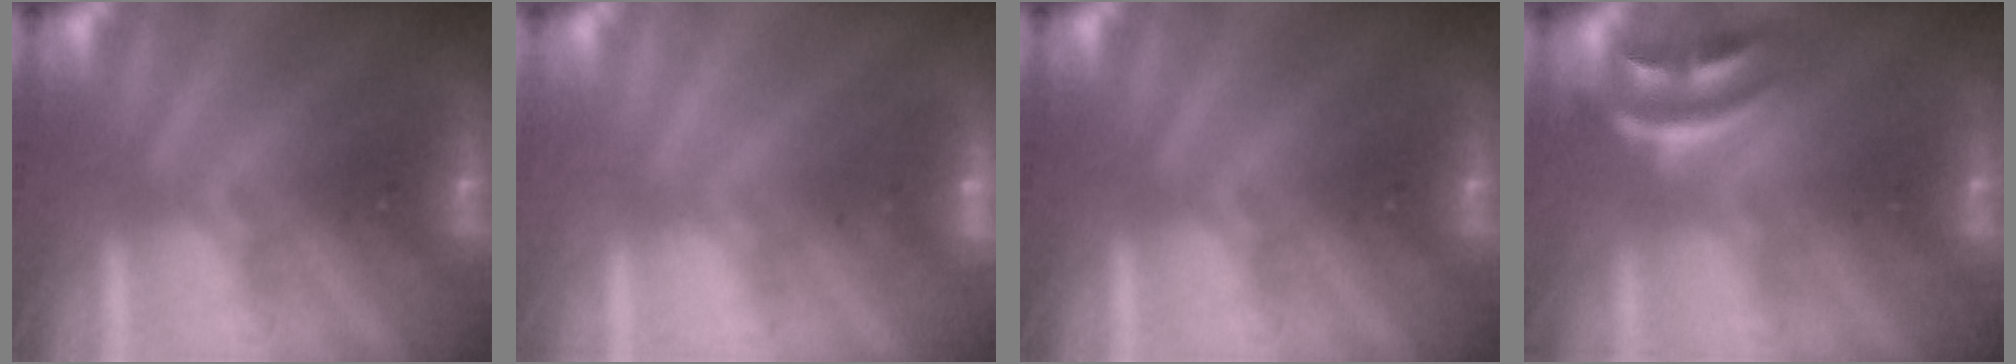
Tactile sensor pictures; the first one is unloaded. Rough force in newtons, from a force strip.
{"total": 2.0}
{"total": 0.0}
{"total": 2.7}